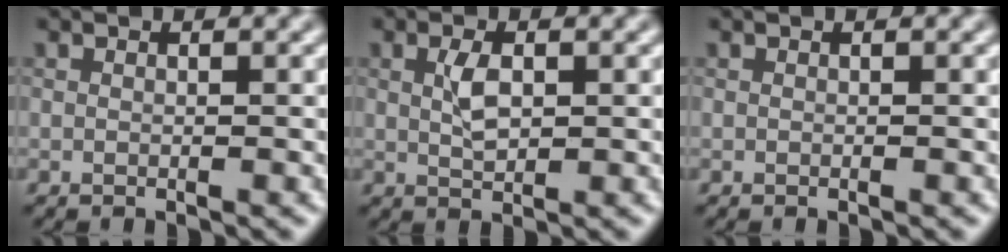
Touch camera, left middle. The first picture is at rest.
{"total": 1.9, "force": [0.2, 0.9, 1.6], "torque": [-0.041, 0.001, 0.011]}
{"total": 0.0}